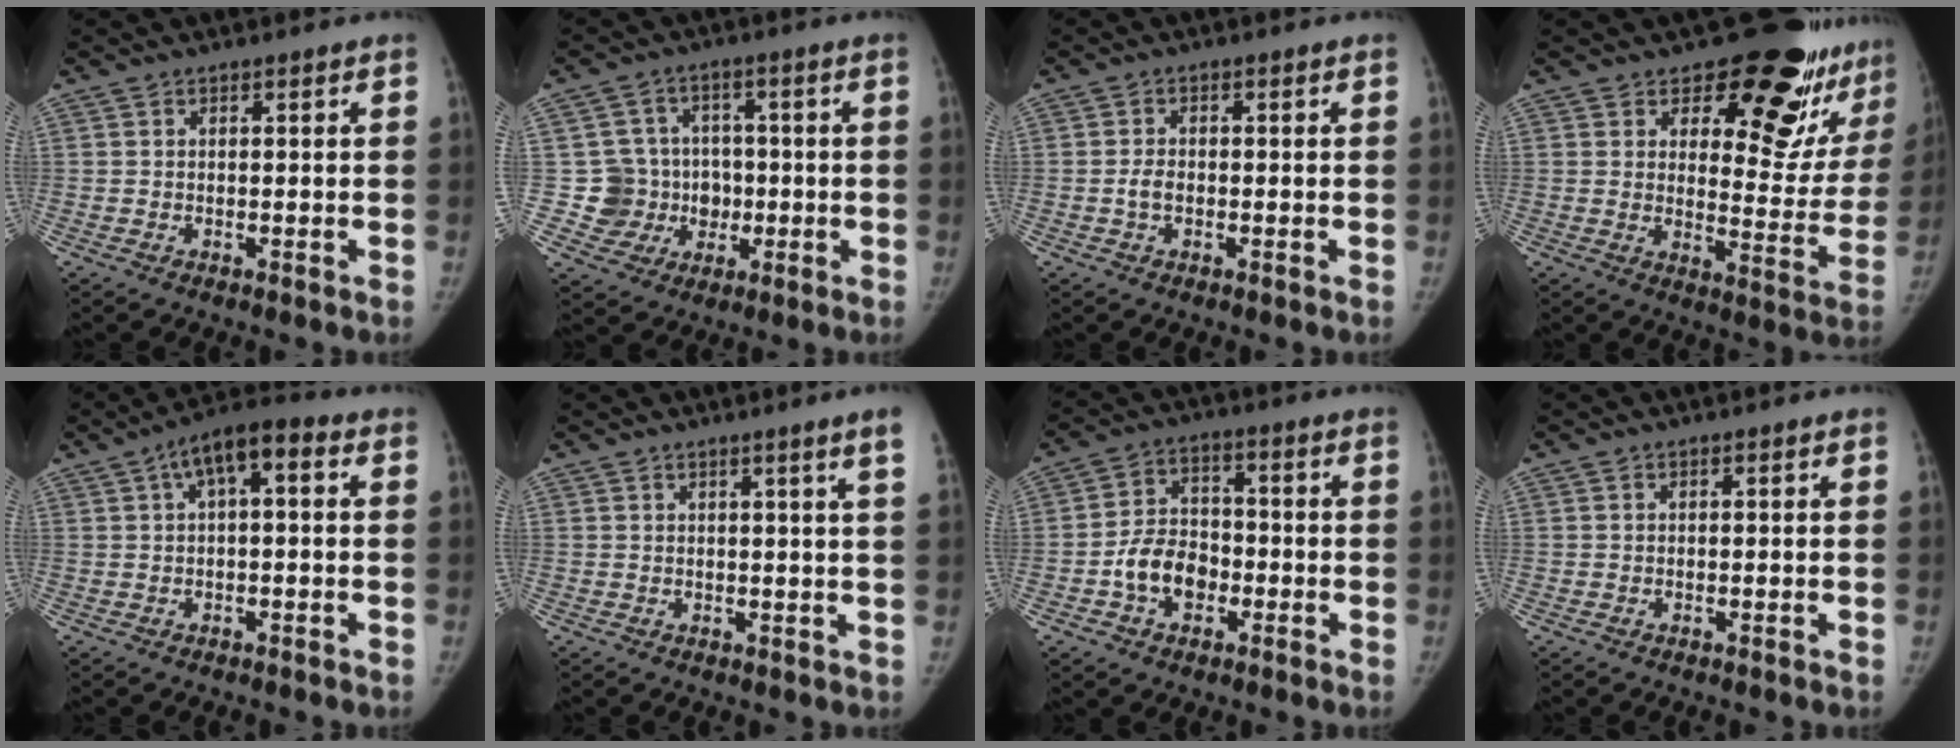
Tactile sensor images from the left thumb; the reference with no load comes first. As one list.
[{"total": 9.5, "force": [-1.0, 9.4, 1.5], "torque": [0.026, 0.022, -0.010]}, {"total": 2.5, "force": [-0.8, 1.8, 1.6], "torque": [-0.025, 0.009, -0.016]}, {"total": 20.1, "force": [14.7, 8.9, 10.5], "torque": [-0.078, -0.111, 0.181]}, {"total": 7.7, "force": [1.9, 3.3, 6.7], "torque": [-0.100, 0.030, 0.019]}, {"total": 3.6, "force": [2.2, -1.0, 2.7], "torque": [-0.037, -0.014, 0.030]}, {"total": 9.3, "force": [-3.0, 7.0, 5.3], "torque": [-0.066, 0.029, -0.057]}, {"total": 0.0}]